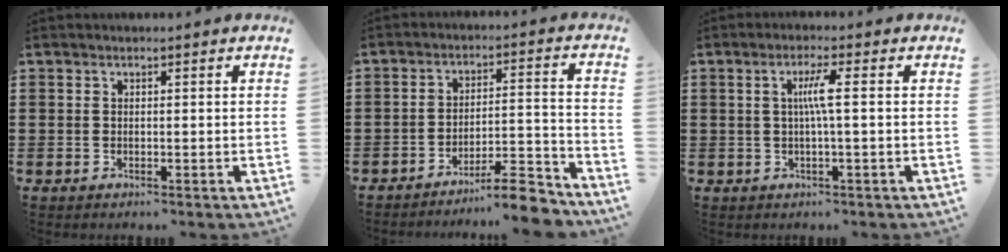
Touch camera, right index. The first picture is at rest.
{"total": 8.8, "force": [-7.8, 0.7, 3.9], "torque": [-0.050, 0.017, -0.145]}
{"total": 3.7, "force": [0.2, -0.2, 3.7], "torque": [-0.071, -0.004, -0.002]}